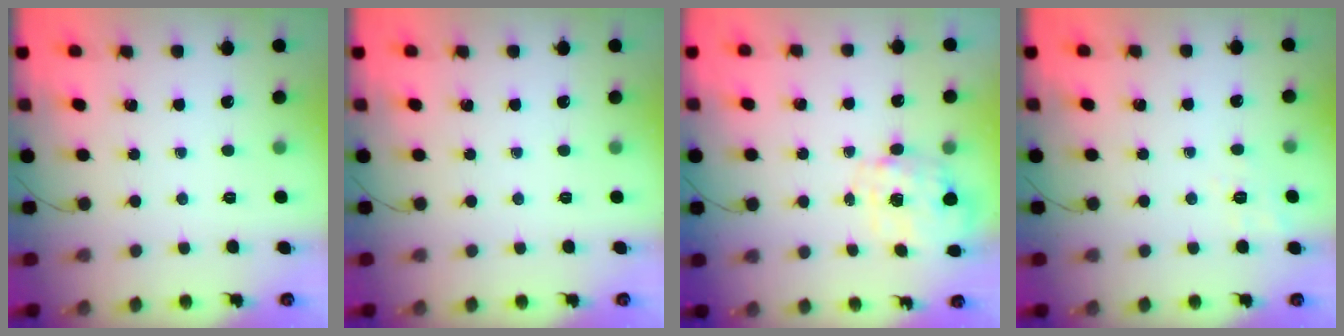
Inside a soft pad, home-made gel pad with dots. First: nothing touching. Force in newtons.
{"total": 0.0}
{"total": 2.8, "press": 2.6, "slide": 0.9}
{"total": 1.9, "press": 0.8, "slide": 1.7}